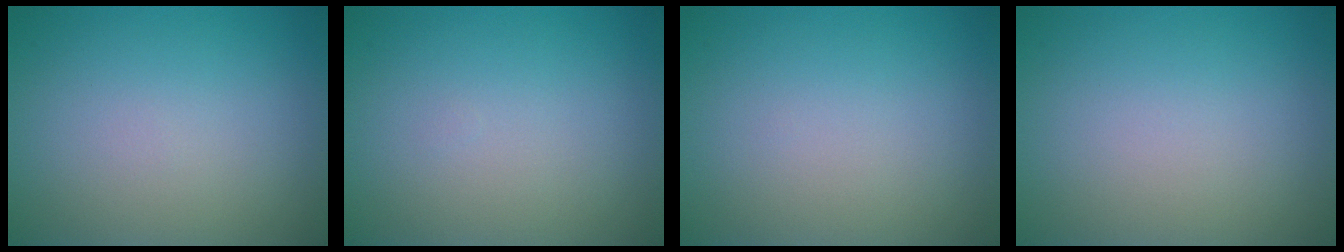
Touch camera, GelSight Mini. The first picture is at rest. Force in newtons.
{"total": 0.0}
{"total": 0.0}
{"total": 0.0}